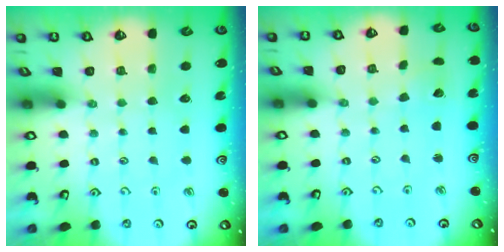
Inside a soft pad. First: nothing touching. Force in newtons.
{"total": 3.2, "press": 3.2, "slide": 0.4}